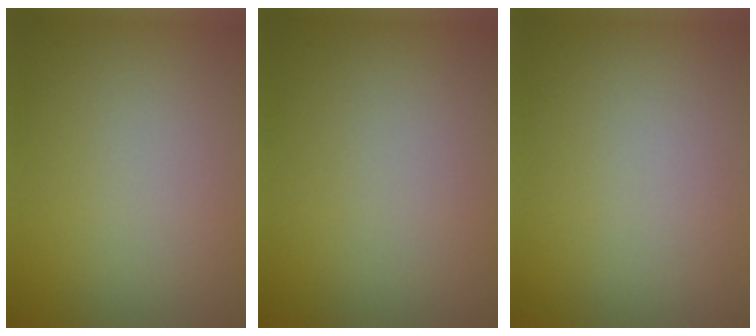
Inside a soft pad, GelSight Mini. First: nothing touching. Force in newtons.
{"total": 0.0}
{"total": 0.0}